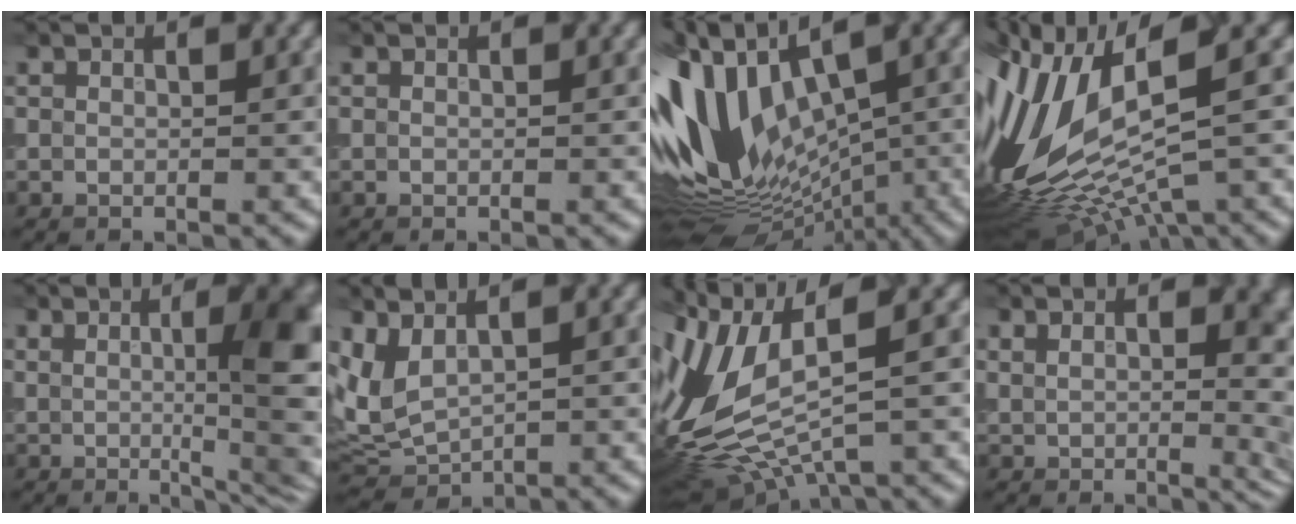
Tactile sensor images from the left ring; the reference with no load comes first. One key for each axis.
{"total": 0.0}
{"total": 13.9, "fx": 0.2, "fy": 7.5, "fz": 11.7, "tx": -0.236, "ty": 0.005, "tz": 0.021}
{"total": 13.5, "fx": 0.6, "fy": 5.4, "fz": 12.4, "tx": -0.278, "ty": -0.007, "tz": 0.033}
{"total": 10.4, "fx": 1.0, "fy": 3.1, "fz": 9.9, "tx": -0.088, "ty": 0.013, "tz": 0.008}
{"total": 3.8, "fx": 1.3, "fy": 2.2, "fz": 2.9, "tx": -0.077, "ty": -0.004, "tz": 0.033}
{"total": 9.4, "fx": -0.2, "fy": 4.5, "fz": 8.2, "tx": -0.188, "ty": -0.002, "tz": -0.006}
{"total": 9.9, "fx": 3.4, "fy": 5.4, "fz": 7.7, "tx": -0.036, "ty": 0.020, "tz": 0.047}